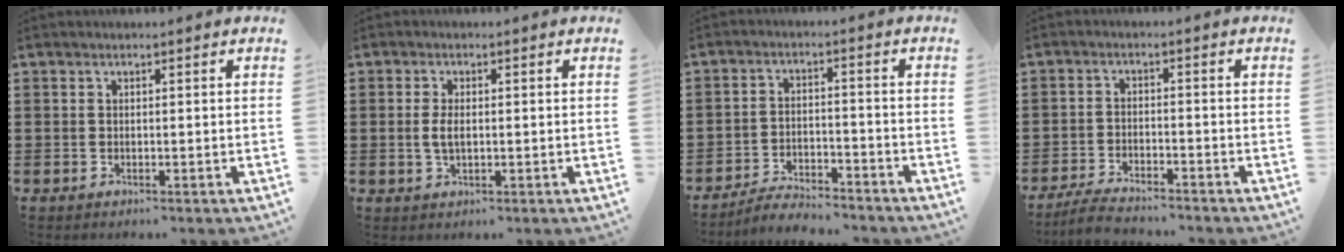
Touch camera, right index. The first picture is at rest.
{"total": 2.8, "force": [0.0, 1.3, 2.4], "torque": [-0.057, 0.001, -0.004]}
{"total": 4.3, "force": [-4.2, 0.5, 0.8], "torque": [-0.017, 0.009, -0.085]}
{"total": 3.7, "force": [-3.6, 0.3, 0.8], "torque": [-0.023, 0.003, -0.075]}